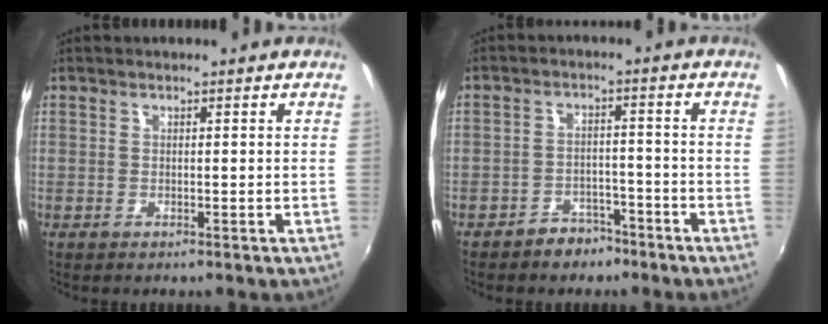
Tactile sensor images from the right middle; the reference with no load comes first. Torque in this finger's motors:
{"motor_torque": [0.44, -0.61, 0.00, 0.03]}